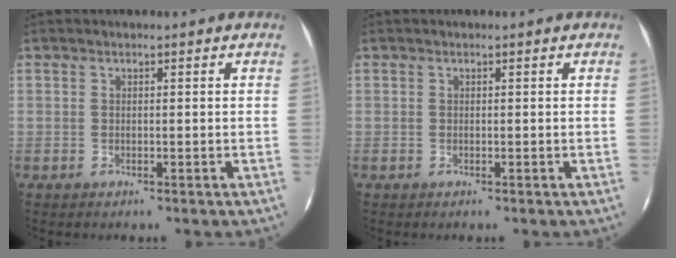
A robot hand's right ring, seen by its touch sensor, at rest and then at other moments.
{"total": 0.0}